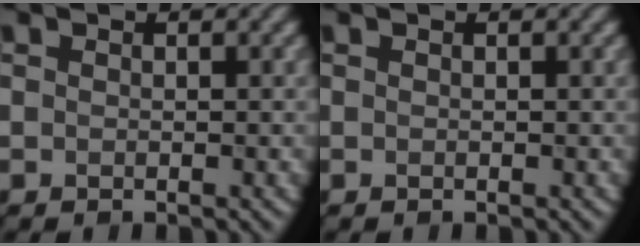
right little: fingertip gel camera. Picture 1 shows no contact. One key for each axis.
{"total": 0.0}